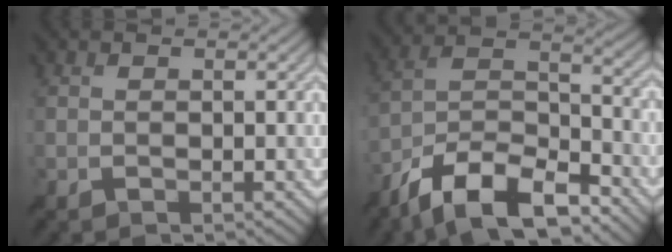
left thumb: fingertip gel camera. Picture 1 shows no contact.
{"total": 13.0, "force": [-9.5, 4.5, 7.6], "torque": [-0.144, 0.003, -0.189]}